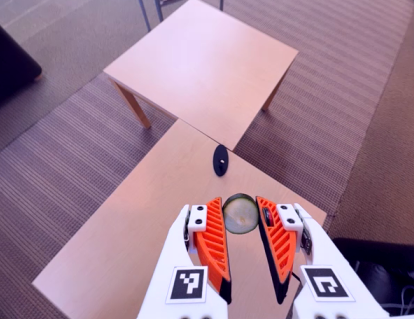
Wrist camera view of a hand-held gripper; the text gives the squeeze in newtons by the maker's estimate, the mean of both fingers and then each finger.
{"total": 7.5, "left": 7.8, "right": 7.2}